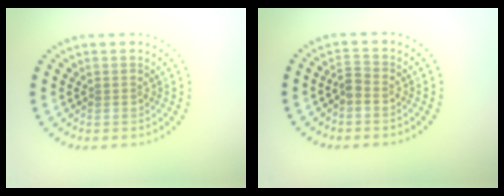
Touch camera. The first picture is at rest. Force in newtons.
{"total": 1.2, "press": 1.0, "slide": 0.5}